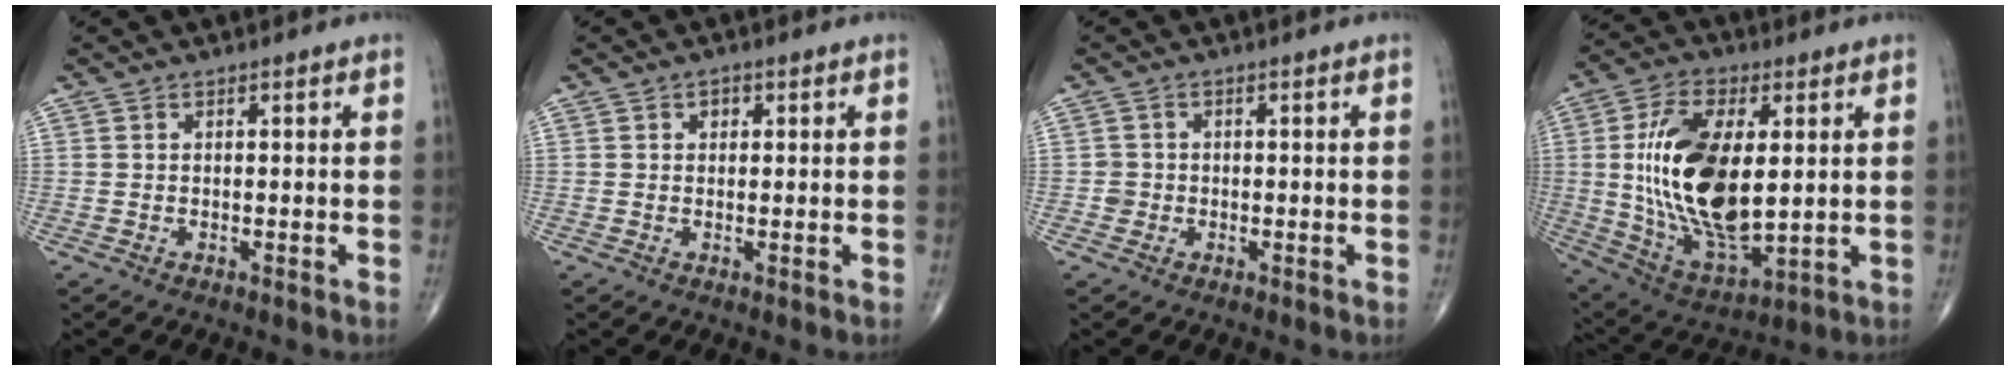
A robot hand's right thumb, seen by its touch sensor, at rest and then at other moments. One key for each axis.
{"total": 1.3, "fx": 0.5, "fy": 1.1, "fz": 0.6, "tx": 0.003, "ty": 0.000, "tz": 0.002}
{"total": 1.6, "fx": -0.4, "fy": 1.6, "fz": 0.1, "tx": 0.010, "ty": 0.008, "tz": -0.011}
{"total": 21.7, "fx": 2.2, "fy": 10.7, "fz": 18.8, "tx": -0.350, "ty": -0.020, "tz": 0.049}